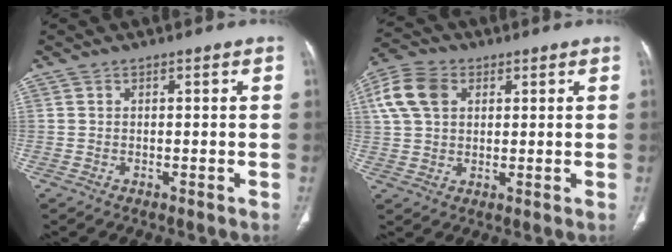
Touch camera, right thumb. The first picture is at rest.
{"total": 9.9, "force": [3.2, 7.0, 6.3], "torque": [-0.125, 0.013, 0.057]}